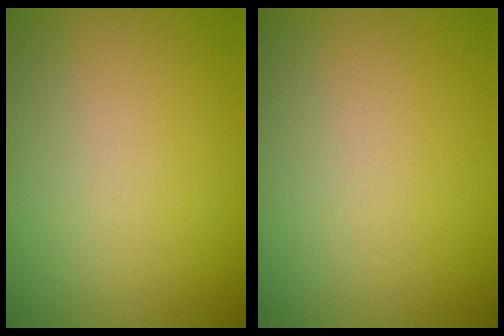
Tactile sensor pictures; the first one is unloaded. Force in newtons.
{"total": 0.0}